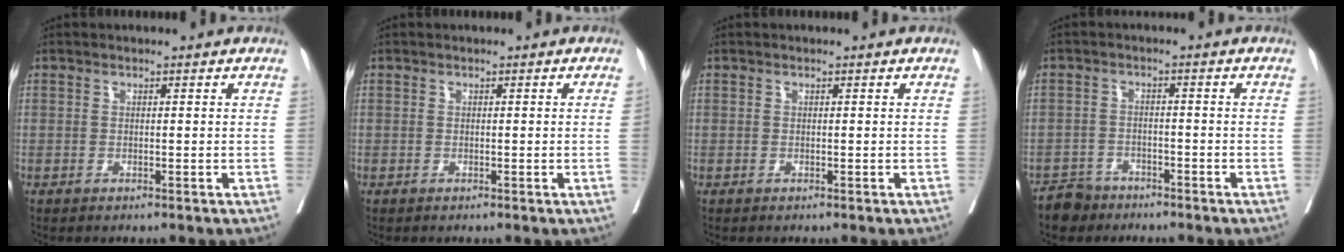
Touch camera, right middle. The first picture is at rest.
{"total": 0.9, "force": [-0.1, -0.4, 0.8], "torque": [-0.007, 0.000, -0.003]}
{"total": 0.0}
{"total": 4.0, "force": [-3.3, 2.2, 0.0], "torque": [-0.003, 0.003, -0.059]}